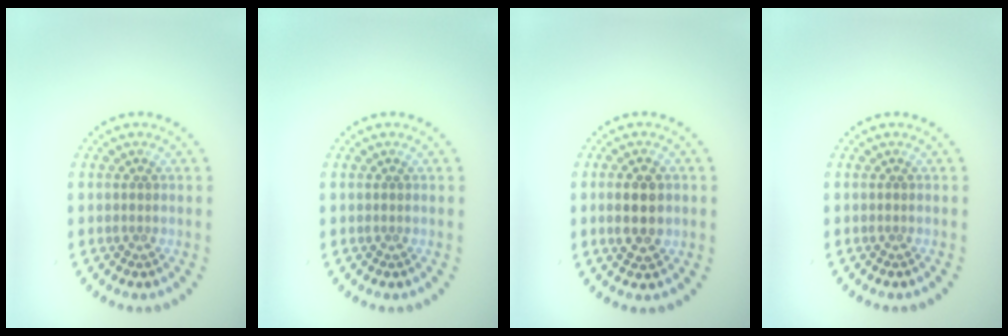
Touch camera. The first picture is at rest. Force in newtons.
{"total": 0.0}
{"total": 3.3, "press": 3.3, "slide": 0.1}
{"total": 0.0}